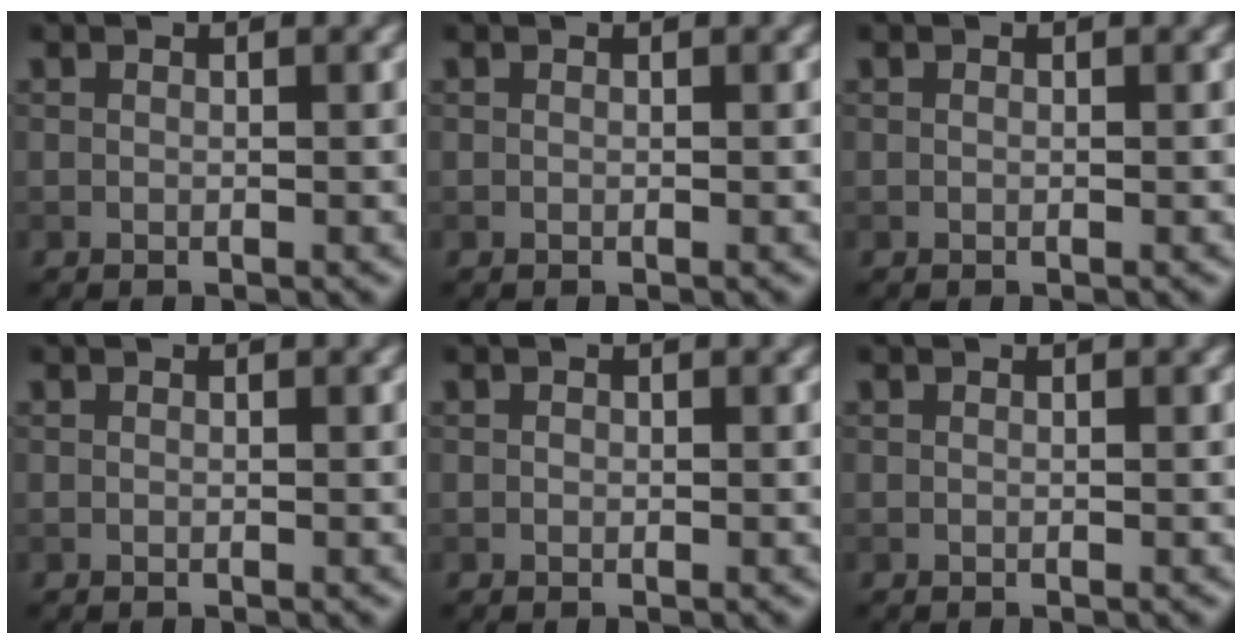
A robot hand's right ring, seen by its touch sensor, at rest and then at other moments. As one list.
[{"total": 0.0}, {"total": 0.0}, {"total": 0.0}, {"total": 0.0}, {"total": 0.0}]